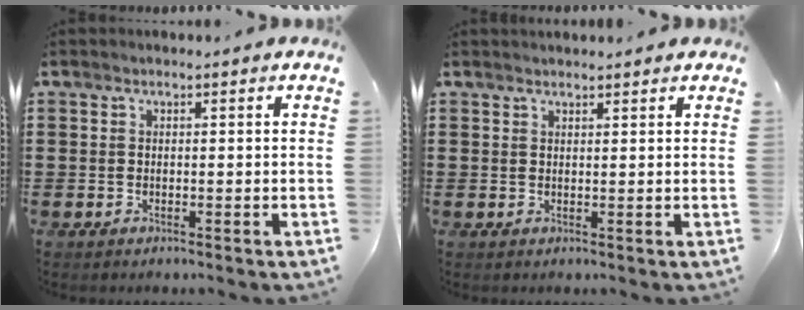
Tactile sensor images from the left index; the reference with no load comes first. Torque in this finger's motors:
{"motor_torque": [1.09, -1.05, 0.33, 0.05]}